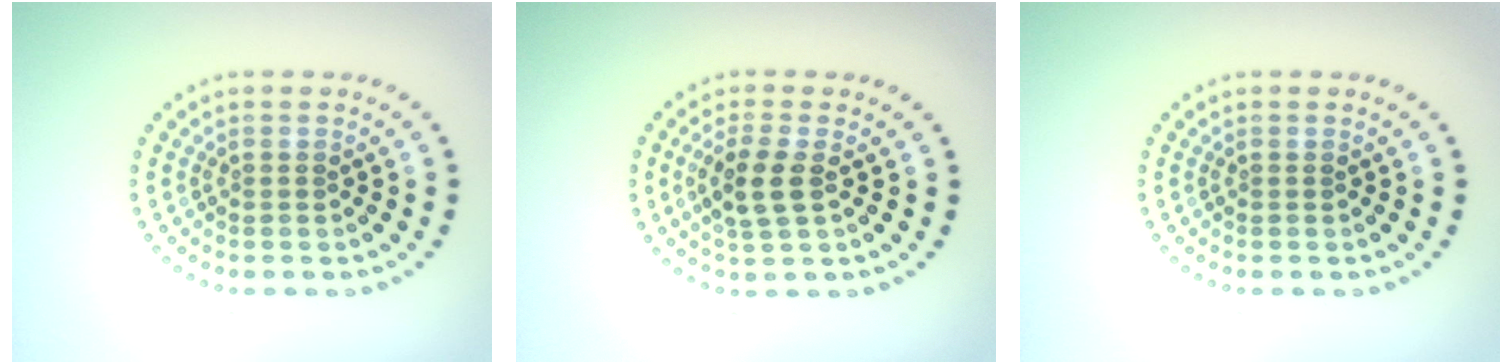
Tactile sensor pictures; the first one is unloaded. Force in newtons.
{"total": 2.9, "press": 2.7, "slide": 1.0}
{"total": 0.0}